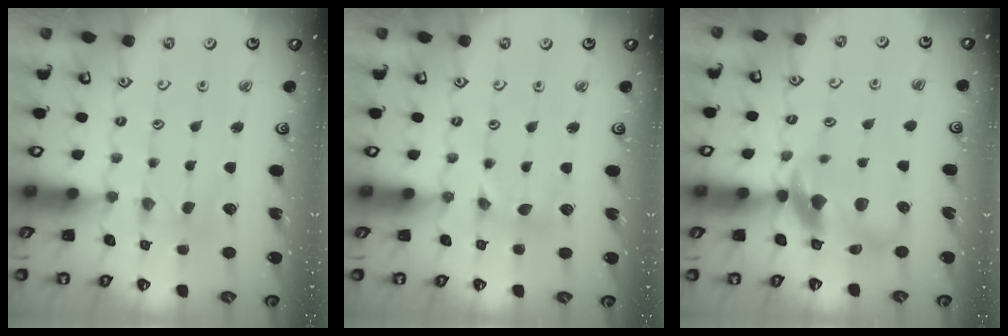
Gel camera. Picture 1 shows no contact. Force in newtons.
{"total": 2.9, "press": 2.8, "slide": 0.4}
{"total": 12.5, "press": 12.4, "slide": 1.9}